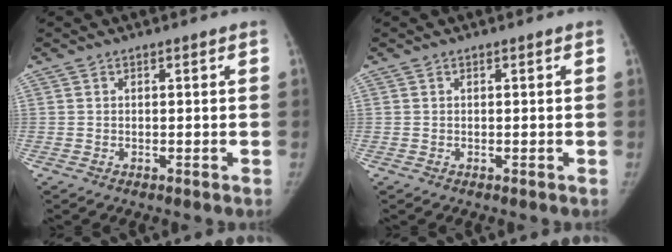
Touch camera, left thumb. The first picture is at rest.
{"total": 0.0}